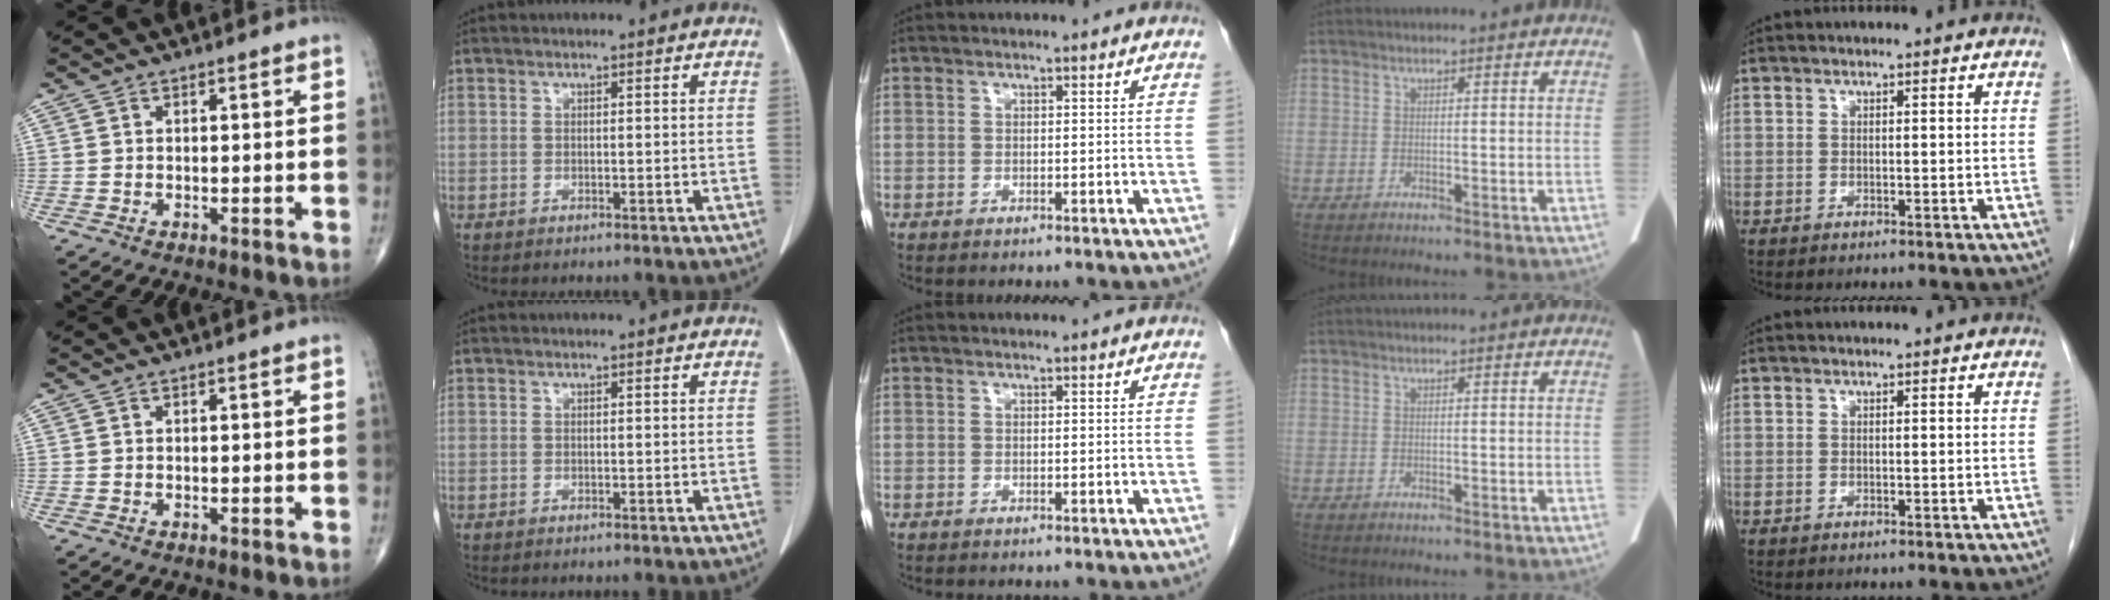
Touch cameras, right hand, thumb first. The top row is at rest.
{}